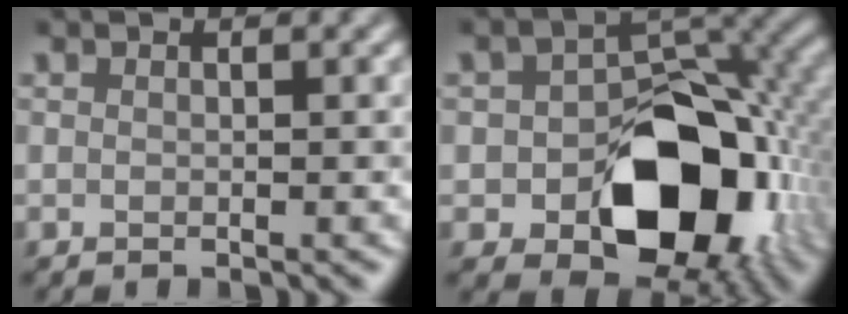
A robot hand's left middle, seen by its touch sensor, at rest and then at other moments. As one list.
[{"total": 11.9, "force": [-3.5, 7.8, 8.3], "torque": [-0.103, -0.004, -0.052]}]